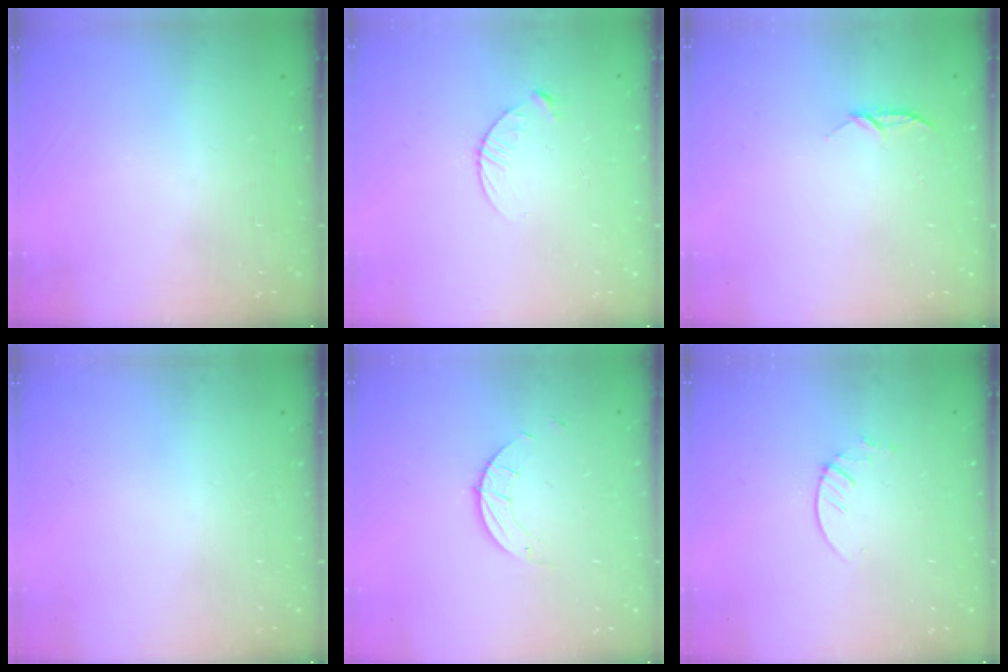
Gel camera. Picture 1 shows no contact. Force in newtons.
{"total": 3.7, "press": 3.7, "slide": 0.4}
{"total": 4.4, "press": 4.4, "slide": 0.4}
{"total": 0.0}
{"total": 1.5, "press": 1.5, "slide": 0.1}
{"total": 1.9, "press": 1.9, "slide": 0.2}